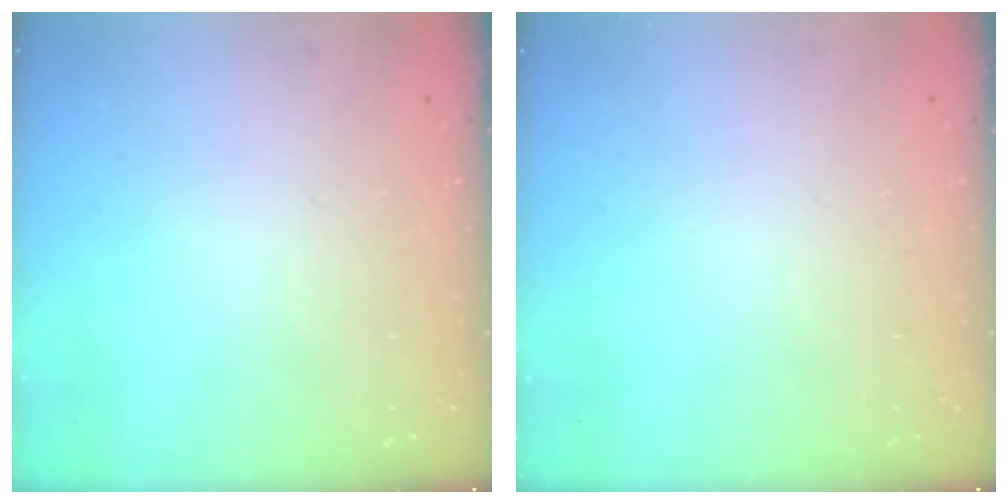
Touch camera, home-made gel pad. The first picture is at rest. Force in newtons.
{"total": 0.0}